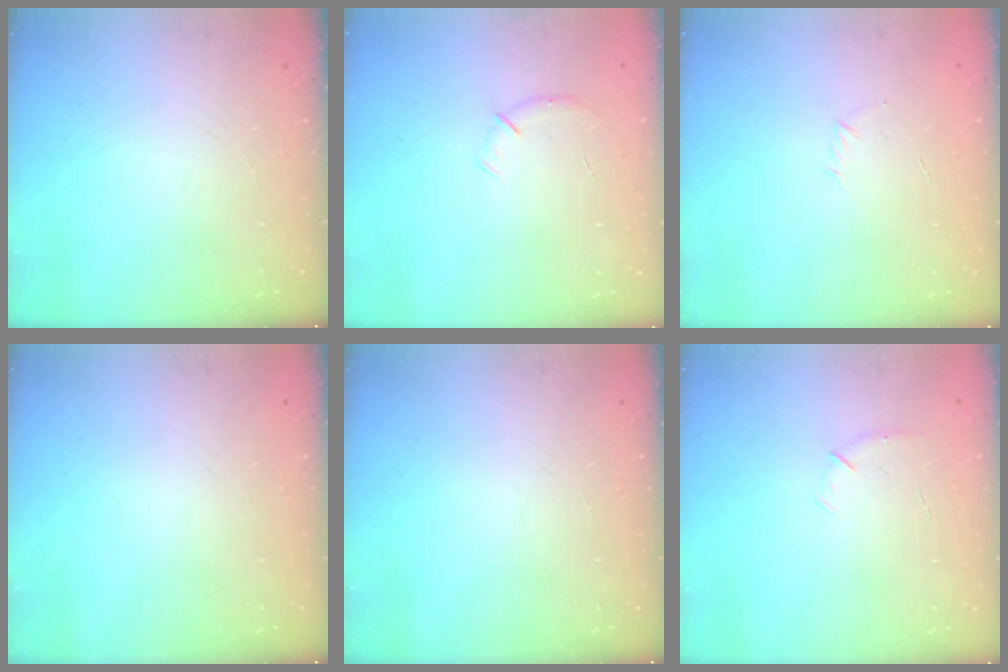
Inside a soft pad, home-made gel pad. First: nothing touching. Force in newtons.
{"total": 4.3, "press": 4.1, "slide": 1.1}
{"total": 2.9, "press": 2.8, "slide": 0.7}
{"total": 0.0}
{"total": 0.0}
{"total": 4.1, "press": 4.0, "slide": 1.0}